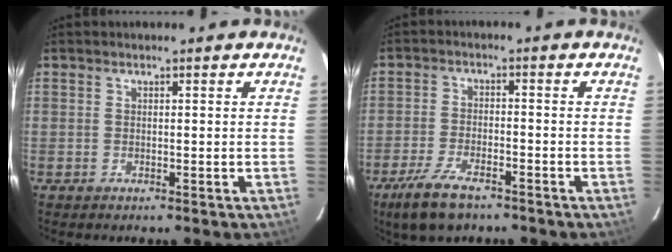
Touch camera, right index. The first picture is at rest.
{"total": 9.0, "force": [-6.4, 3.2, 5.5], "torque": [-0.139, -0.017, -0.119]}